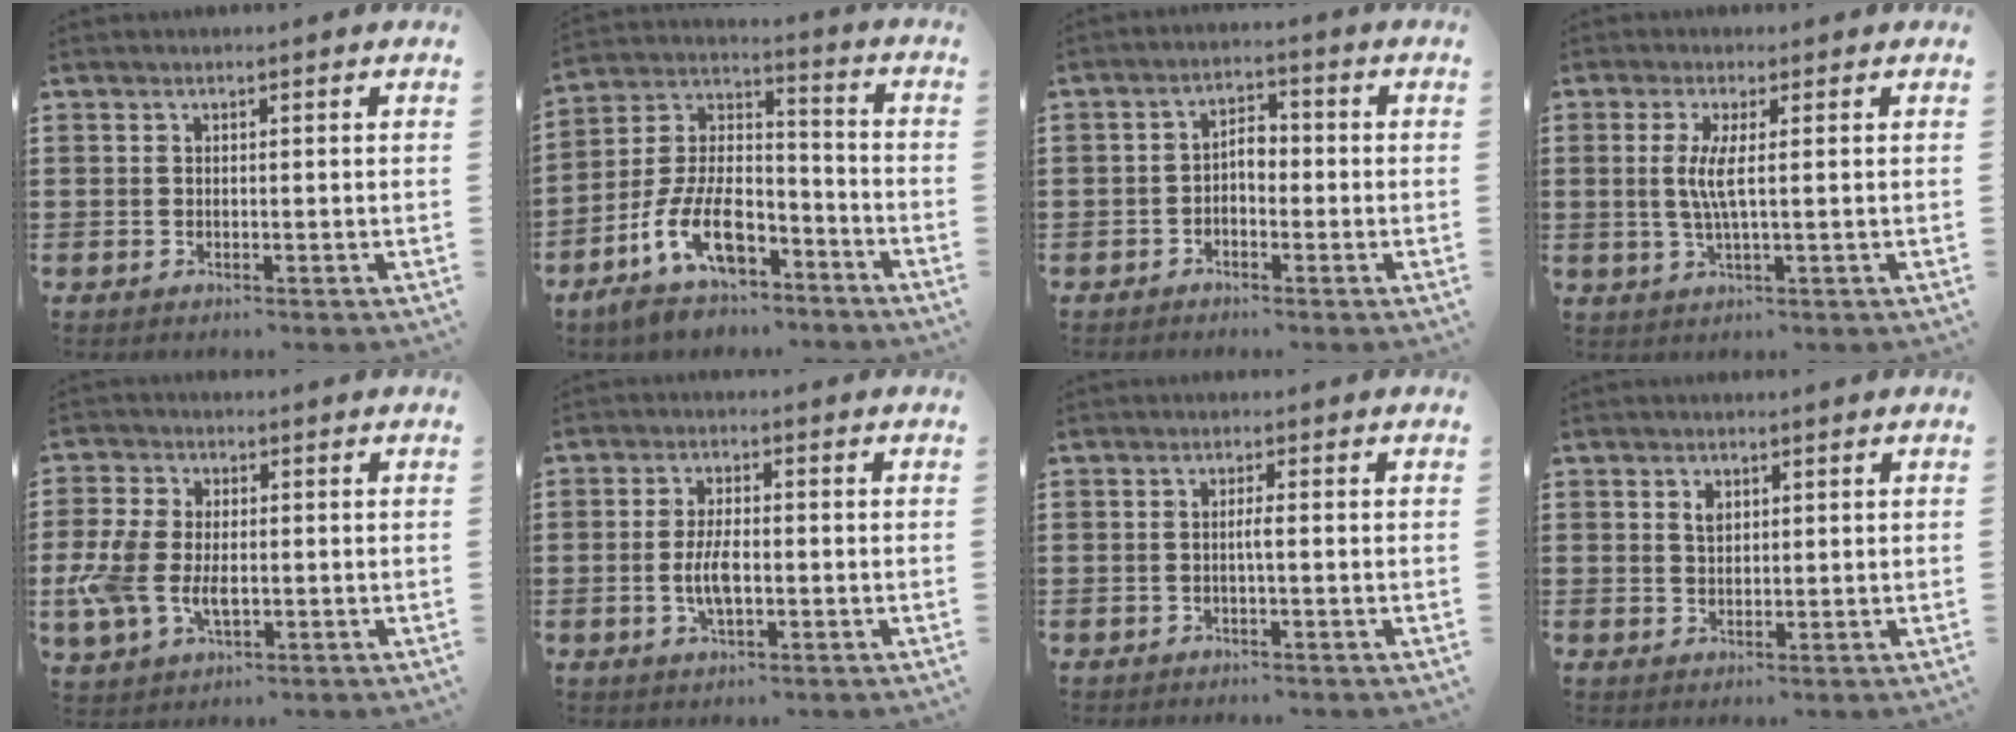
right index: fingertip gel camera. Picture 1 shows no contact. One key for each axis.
{"total": 12.6, "fx": -7.6, "fy": 6.1, "fz": 8.0, "tx": -0.175, "ty": 0.018, "tz": -0.145}
{"total": 2.8, "fx": -1.3, "fy": 1.4, "fz": 2.0, "tx": -0.039, "ty": 0.007, "tz": -0.027}
{"total": 4.3, "fx": 0.4, "fy": 0.2, "fz": 4.3, "tx": -0.094, "ty": -0.011, "tz": 0.000}
{"total": 7.0, "fx": -1.2, "fy": 4.3, "fz": 5.4, "tx": -0.140, "ty": -0.003, "tz": -0.028}
{"total": 4.8, "fx": -0.8, "fy": 1.9, "fz": 4.3, "tx": -0.090, "ty": 0.001, "tz": -0.019}
{"total": 1.4, "fx": -0.4, "fy": -0.1, "fz": 1.3, "tx": -0.024, "ty": -0.003, "tz": -0.007}
{"total": 1.7, "fx": 0.8, "fy": 1.0, "fz": 1.1, "tx": -0.026, "ty": 0.004, "tz": 0.015}